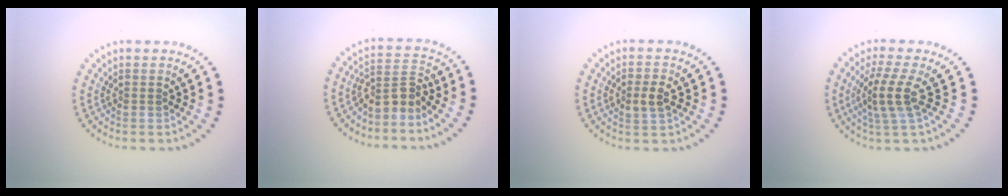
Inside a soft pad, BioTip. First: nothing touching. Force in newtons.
{"total": 2.8, "press": 2.0, "slide": 2.0}
{"total": 2.0, "press": 2.0, "slide": 0.2}
{"total": 3.5, "press": 2.8, "slide": 2.0}